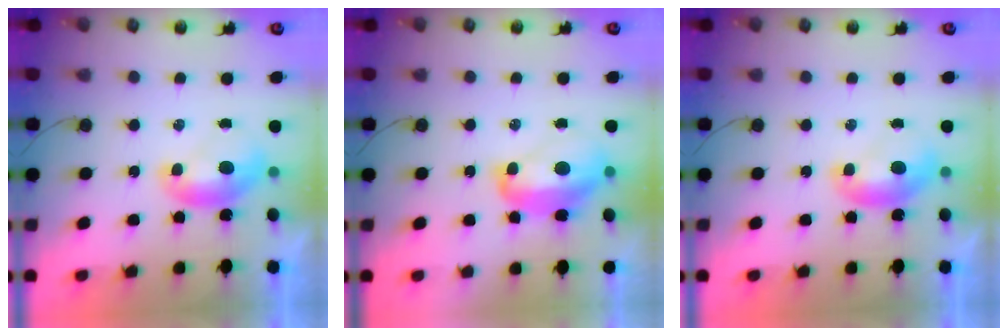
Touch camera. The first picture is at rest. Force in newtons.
{"total": 7.2, "press": 7.1, "slide": 1.0}
{"total": 0.0}